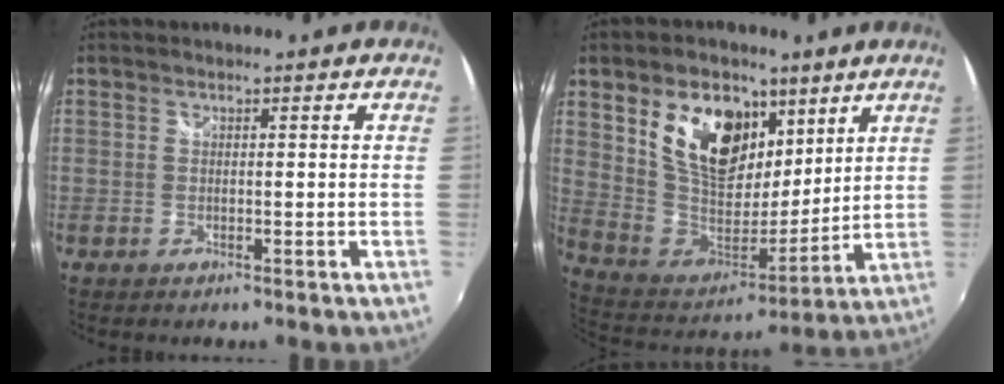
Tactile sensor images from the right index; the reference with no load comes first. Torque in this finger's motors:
{"motor_torque": [1.27, 0.67, 0.78, 0.14]}